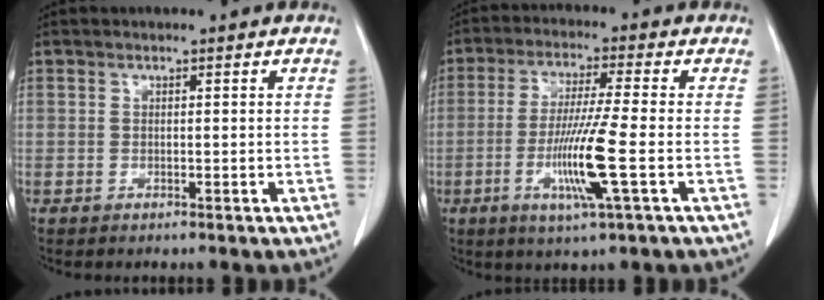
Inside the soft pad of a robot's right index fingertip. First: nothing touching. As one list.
[{"total": 10.1, "force": [-2.9, -0.8, 9.7], "torque": [-0.192, -0.017, -0.055]}]